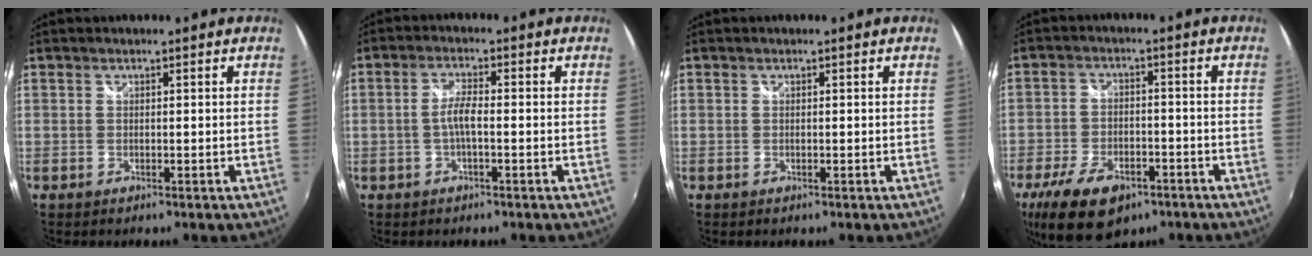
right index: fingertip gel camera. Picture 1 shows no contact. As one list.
[{"total": 3.3, "force": [-0.8, 0.6, 3.2], "torque": [-0.066, 0.006, -0.015]}, {"total": 0.0}, {"total": 14.6, "force": [-9.0, 7.7, 8.6], "torque": [-0.197, -0.024, -0.148]}]